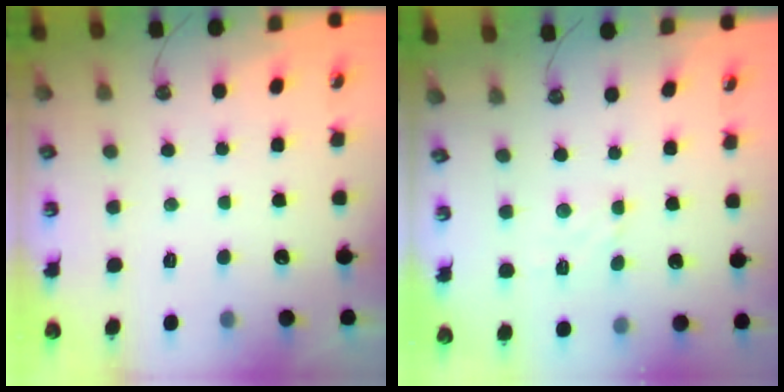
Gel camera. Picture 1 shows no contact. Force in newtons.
{"total": 1.9, "press": 1.8, "slide": 0.6}